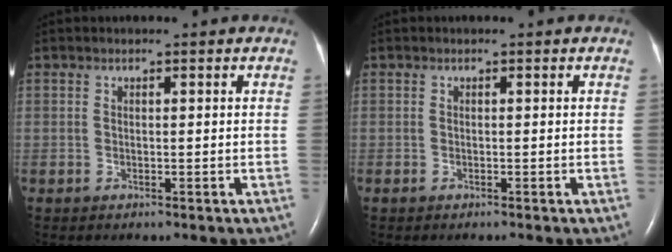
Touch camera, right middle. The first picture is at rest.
{"total": 0.6, "force": [-0.5, 0.0, 0.3], "torque": [-0.008, -0.001, -0.009]}